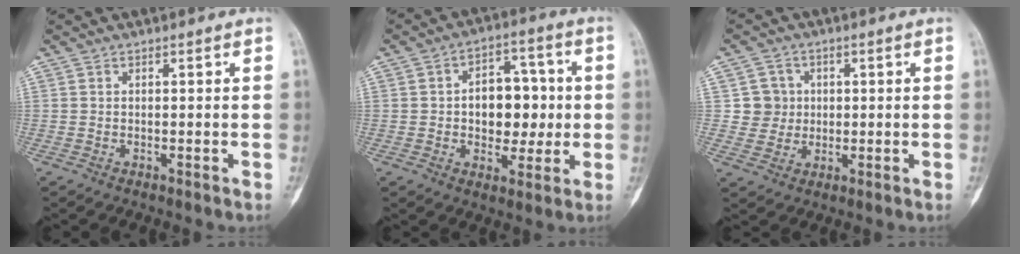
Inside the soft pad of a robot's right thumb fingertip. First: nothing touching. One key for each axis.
{"total": 12.0, "fx": 0.2, "fy": 8.0, "fz": 8.9, "tx": -0.082, "ty": 0.021, "tz": 0.006}
{"total": 5.3, "fx": 0.8, "fy": 5.2, "fz": 0.4, "tx": 0.028, "ty": 0.005, "tz": 0.011}